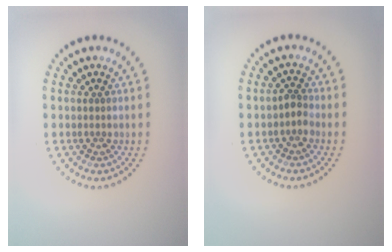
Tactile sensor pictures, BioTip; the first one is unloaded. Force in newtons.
{"total": 1.1, "press": 1.0, "slide": 0.5}